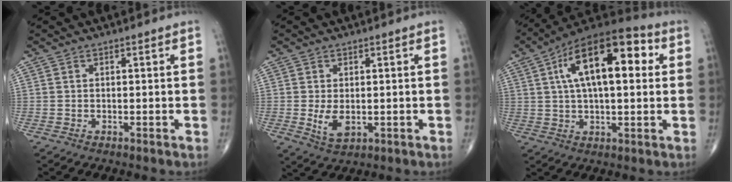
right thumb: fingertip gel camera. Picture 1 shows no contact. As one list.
[{"total": 4.4, "force": [-0.4, 2.5, 3.6], "torque": [-0.066, -0.012, 0.002]}, {"total": 19.3, "force": [5.0, 8.7, 16.5], "torque": [-0.251, 0.023, 0.070]}]